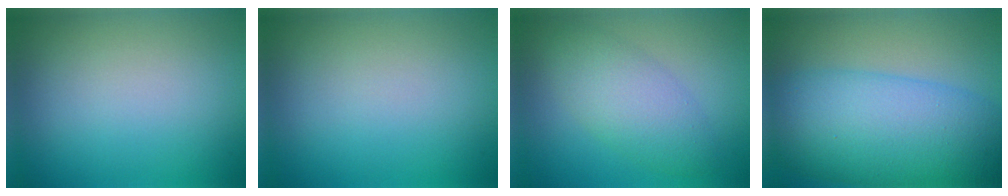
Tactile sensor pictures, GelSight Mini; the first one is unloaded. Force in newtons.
{"total": 0.0}
{"total": 4.4, "press": 4.4, "slide": 0.1}
{"total": 11.4, "press": 11.4, "slide": 0.1}